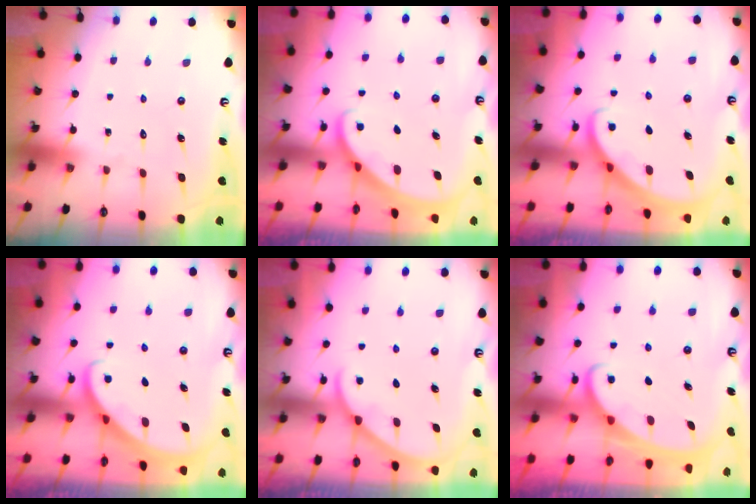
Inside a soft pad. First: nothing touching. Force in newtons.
{"total": 1.8, "press": 1.8, "slide": 0.1}
{"total": 2.9, "press": 2.9, "slide": 0.2}
{"total": 2.7, "press": 2.7, "slide": 0.2}
{"total": 1.8, "press": 1.8, "slide": 0.1}
{"total": 2.2, "press": 2.2, "slide": 0.3}